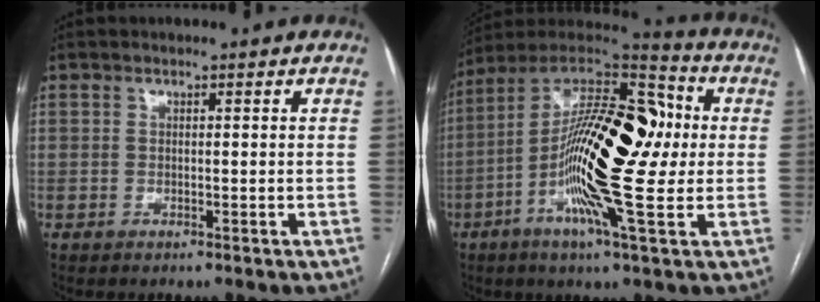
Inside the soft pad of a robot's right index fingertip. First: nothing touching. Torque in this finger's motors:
{"motor_torque": [2.14, 0.00, 0.83, 0.21]}